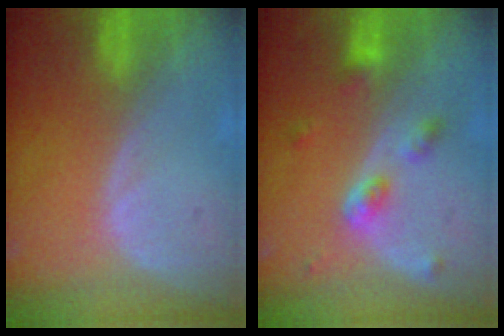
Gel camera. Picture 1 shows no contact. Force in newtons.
{"total": 4.2, "press": 4.1, "slide": 0.8}